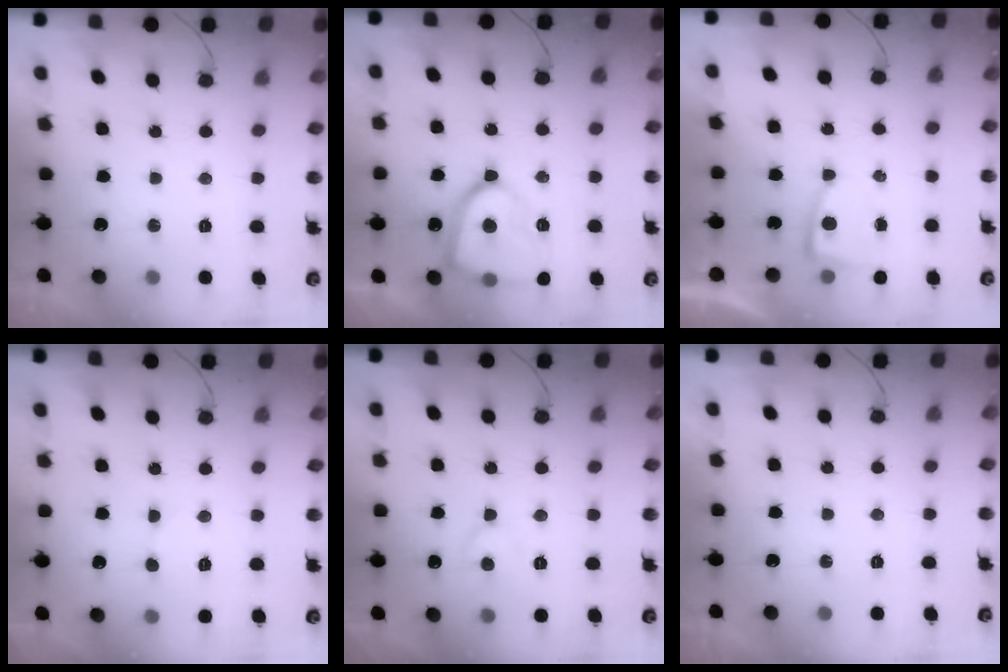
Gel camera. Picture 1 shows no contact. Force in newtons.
{"total": 16.6, "press": 16.5, "slide": 1.5}
{"total": 2.0, "press": 2.0, "slide": 0.3}
{"total": 5.0, "press": 4.9, "slide": 0.5}
{"total": 6.8, "press": 6.8, "slide": 0.7}
{"total": 0.0}